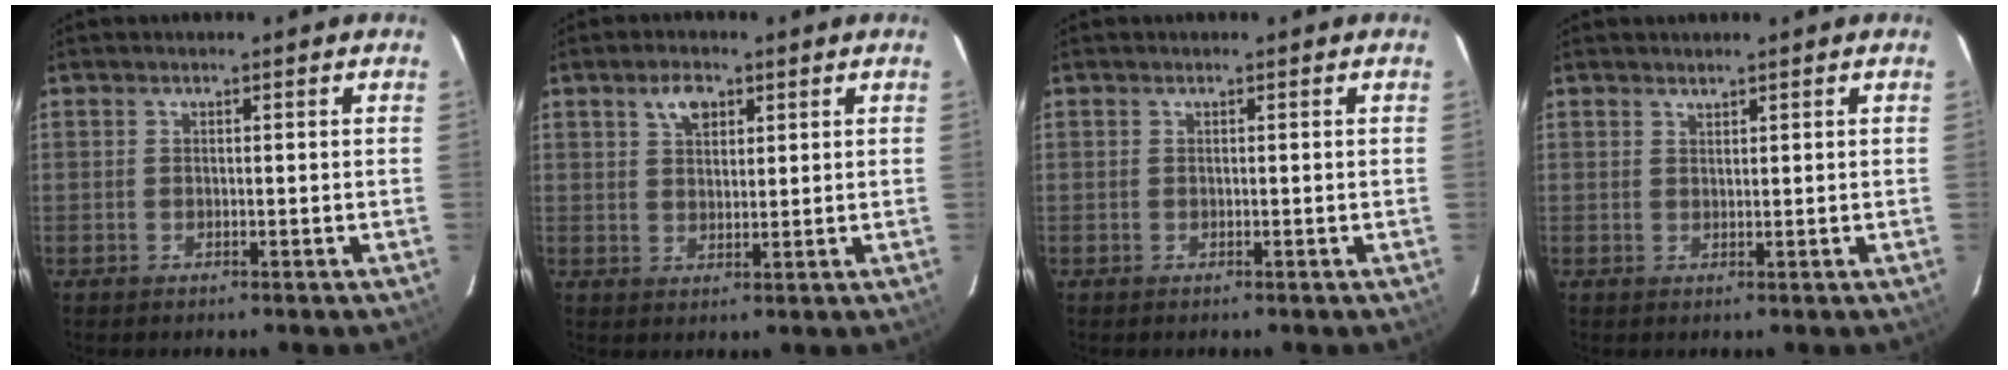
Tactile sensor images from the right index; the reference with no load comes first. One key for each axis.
{"total": 4.2, "fx": 2.3, "fy": 2.4, "fz": 2.7, "tx": -0.046, "ty": 0.010, "tz": 0.042}
{"total": 0.0}
{"total": 0.8, "fx": 0.8, "fy": 0.1, "fz": 0.1, "tx": -0.002, "ty": 0.001, "tz": 0.016}